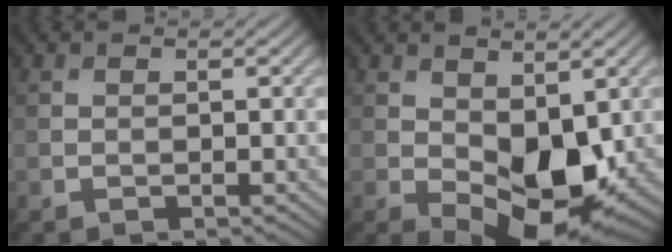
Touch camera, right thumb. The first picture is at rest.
{"total": 10.1, "force": [-0.5, 5.7, 8.4], "torque": [-0.135, -0.017, -0.001]}